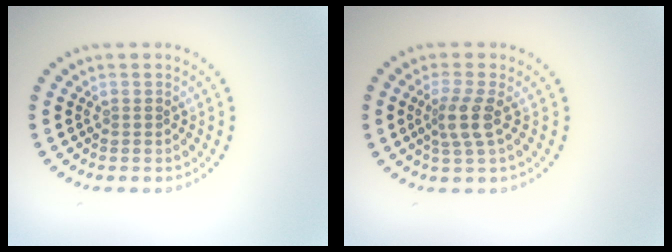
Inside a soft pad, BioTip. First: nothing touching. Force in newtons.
{"total": 2.6, "press": 2.0, "slide": 1.6}